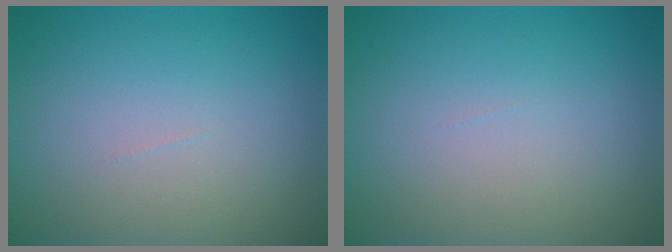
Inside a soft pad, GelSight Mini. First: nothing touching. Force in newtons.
{"total": 0.0}